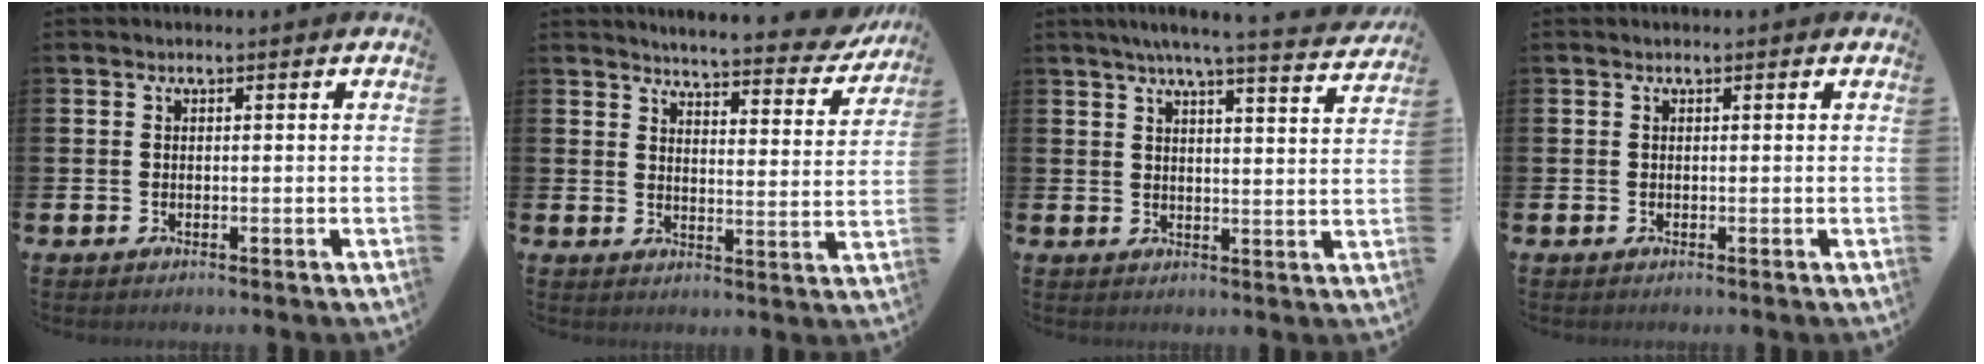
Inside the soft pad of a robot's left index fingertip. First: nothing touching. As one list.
[{"total": 4.7, "force": [4.6, 0.3, 0.9], "torque": [-0.028, -0.041, 0.072]}, {"total": 5.8, "force": [5.3, -0.3, 2.3], "torque": [-0.046, -0.030, 0.086]}, {"total": 0.0}]